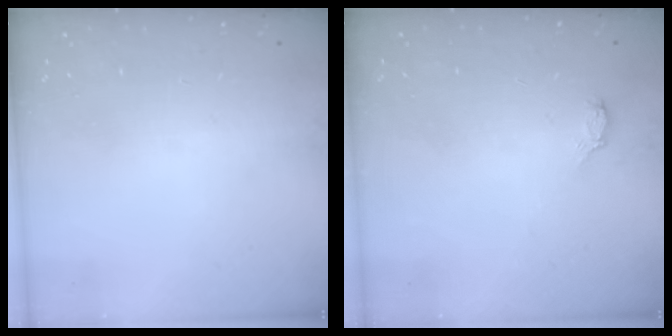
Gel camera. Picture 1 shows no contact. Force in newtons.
{"total": 3.1, "press": 3.1, "slide": 0.4}